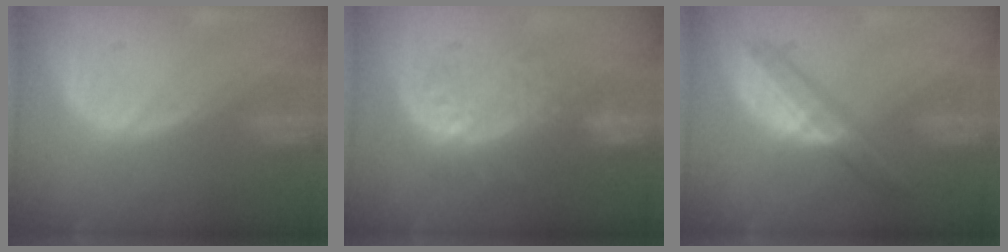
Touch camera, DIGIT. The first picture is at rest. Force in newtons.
{"total": 9.2, "press": 9.0, "slide": 1.8}
{"total": 5.3, "press": 5.3, "slide": 0.3}